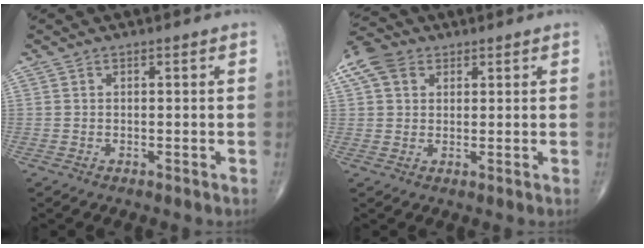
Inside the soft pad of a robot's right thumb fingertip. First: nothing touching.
{"total": 7.3, "force": [3.2, 5.4, 3.8], "torque": [-0.072, 0.014, 0.058]}